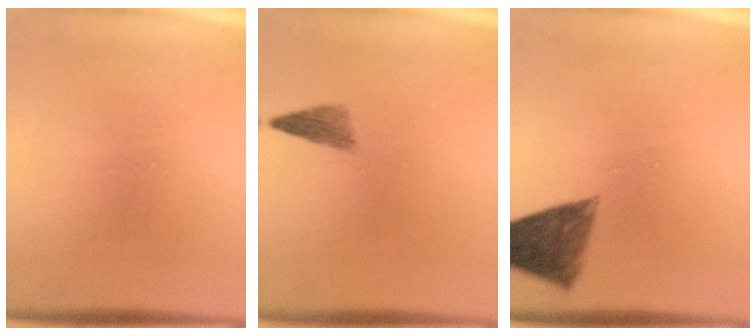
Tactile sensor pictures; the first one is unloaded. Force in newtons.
{"total": 2.2}
{"total": 7.1}